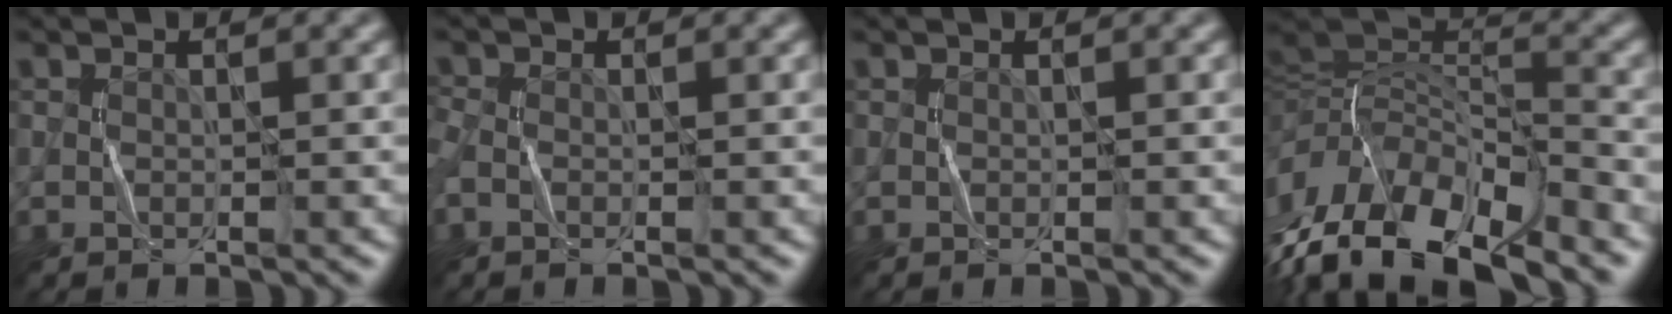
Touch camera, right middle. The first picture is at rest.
{"total": 1.6, "force": [-0.6, 1.0, 1.0], "torque": [-0.031, -0.003, -0.016]}
{"total": 0.0}
{"total": 14.2, "force": [-8.6, 5.6, 9.8], "torque": [-0.205, 0.015, -0.153]}